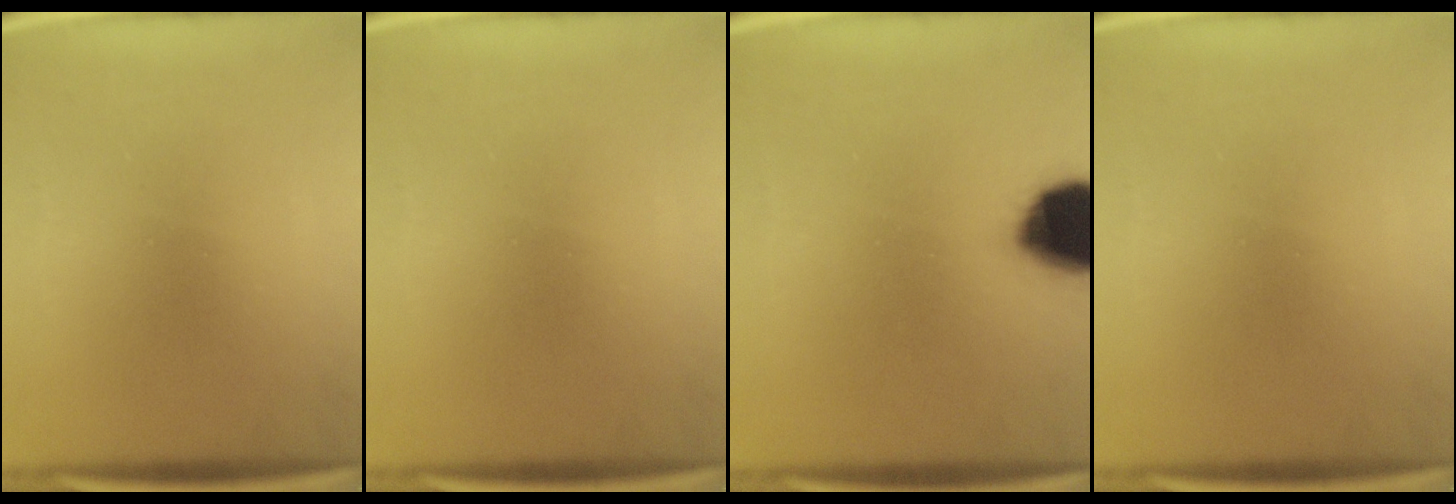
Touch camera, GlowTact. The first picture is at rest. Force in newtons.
{"total": 0.0}
{"total": 17.6}
{"total": 0.0}